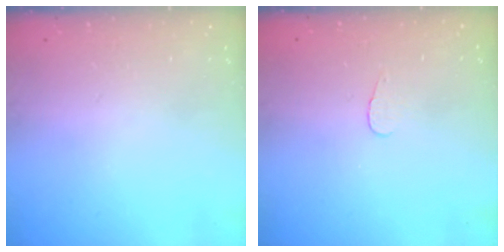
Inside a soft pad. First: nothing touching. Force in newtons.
{"total": 3.4, "press": 3.4, "slide": 0.4}